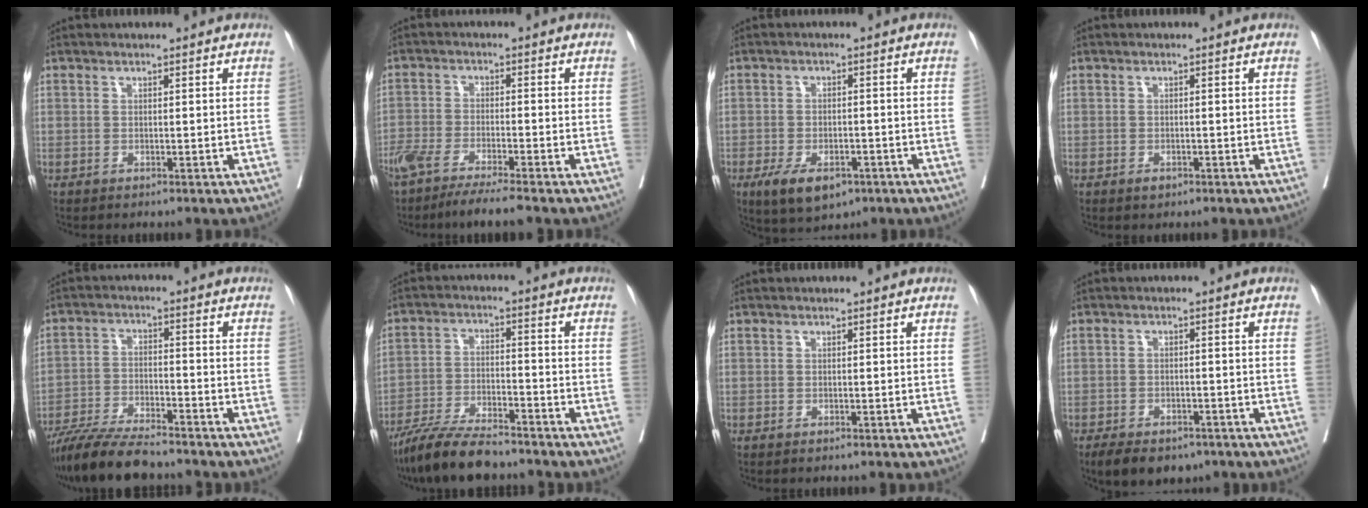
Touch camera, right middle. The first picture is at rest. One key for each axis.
{"total": 8.9, "fx": -7.3, "fy": 0.1, "fz": 5.2, "tx": -0.081, "ty": -0.021, "tz": -0.123}
{"total": 7.6, "fx": -4.3, "fy": 3.7, "fz": 5.0, "tx": -0.083, "ty": -0.006, "tz": -0.065}
{"total": 1.1, "fx": -0.7, "fy": 0.6, "fz": 0.6, "tx": -0.007, "ty": 0.001, "tz": -0.007}
{"total": 10.7, "fx": -9.4, "fy": 1.1, "fz": 5.0, "tx": -0.083, "ty": -0.023, "tz": -0.166}
{"total": 10.6, "fx": -9.1, "fy": 1.7, "fz": 5.2, "tx": -0.092, "ty": -0.022, "tz": -0.166}
{"total": 0.0}
{"total": 9.8, "fx": -6.9, "fy": 5.1, "fz": 4.8, "tx": -0.073, "ty": -0.002, "tz": -0.101}